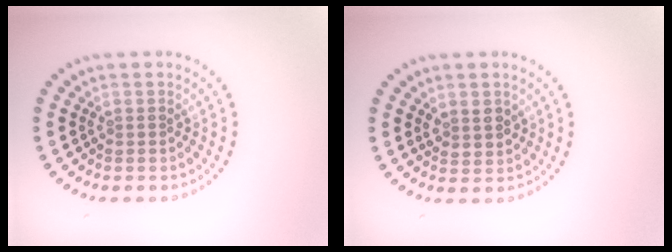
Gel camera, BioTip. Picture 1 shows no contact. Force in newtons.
{"total": 1.7, "press": 1.6, "slide": 0.7}